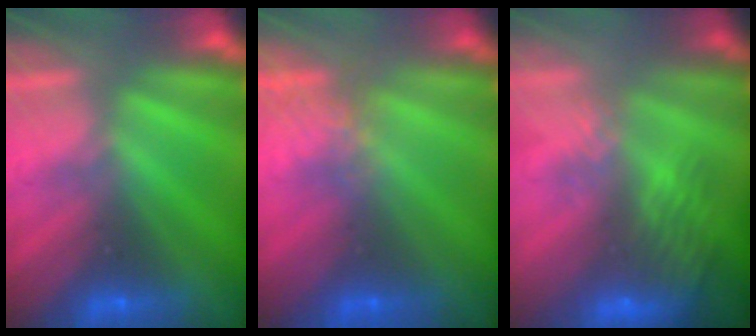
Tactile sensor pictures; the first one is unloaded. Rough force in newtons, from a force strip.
{"total": 3.9}
{"total": 6.6}